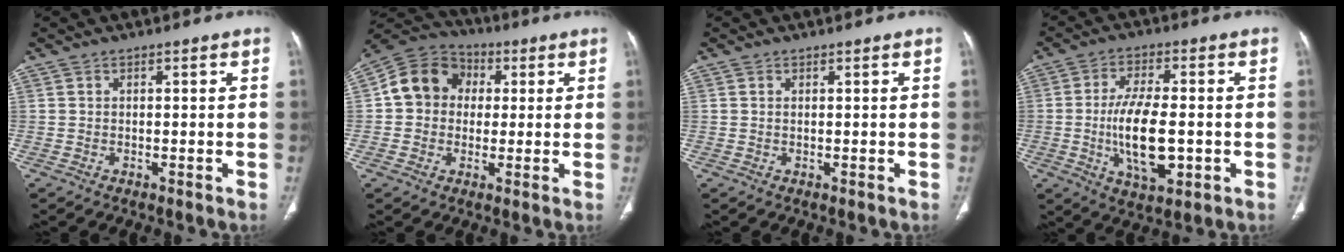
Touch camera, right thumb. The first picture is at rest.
{"total": 11.0, "force": [1.4, 9.5, 5.2], "torque": [-0.073, 0.021, 0.011]}
{"total": 0.0}
{"total": 12.7, "force": [-1.9, 5.5, 11.3], "torque": [-0.198, -0.004, -0.027]}